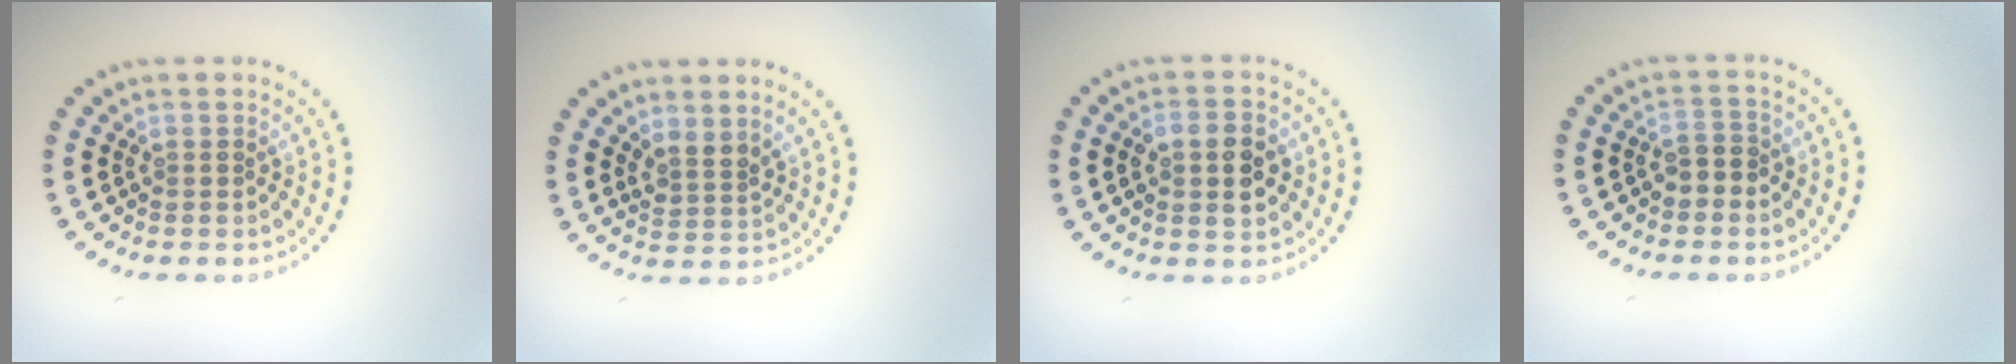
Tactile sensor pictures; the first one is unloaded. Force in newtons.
{"total": 1.8, "press": 1.3, "slide": 1.2}
{"total": 3.3, "press": 3.3, "slide": 0.4}
{"total": 1.8, "press": 1.7, "slide": 0.6}